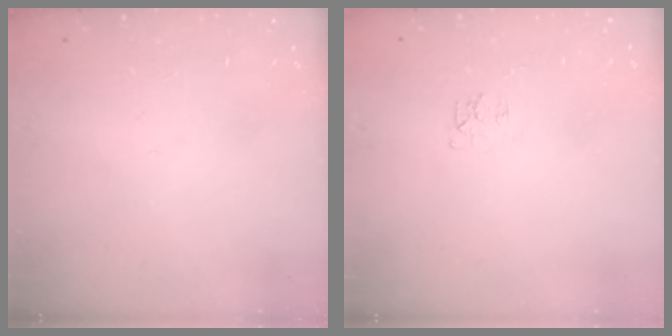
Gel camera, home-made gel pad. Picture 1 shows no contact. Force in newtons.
{"total": 4.6, "press": 4.5, "slide": 0.5}